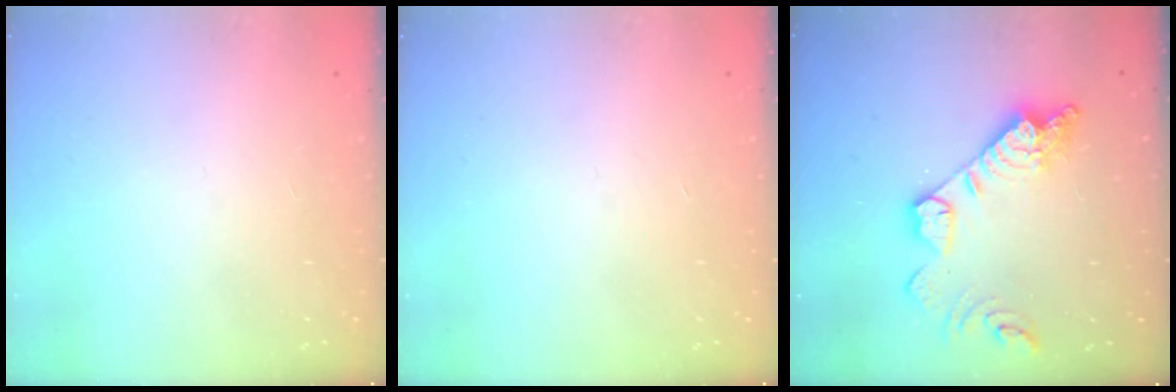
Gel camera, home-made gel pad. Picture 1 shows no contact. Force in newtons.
{"total": 0.0}
{"total": 15.8, "press": 15.7, "slide": 1.4}